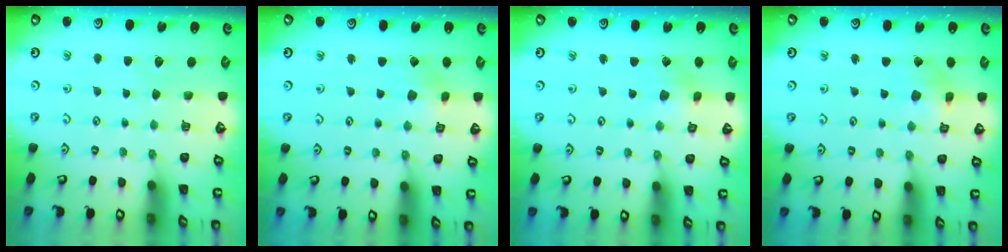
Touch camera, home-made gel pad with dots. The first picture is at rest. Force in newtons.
{"total": 2.7, "press": 2.6, "slide": 0.3}
{"total": 1.9, "press": 1.9, "slide": 0.2}
{"total": 2.5, "press": 2.5, "slide": 0.3}